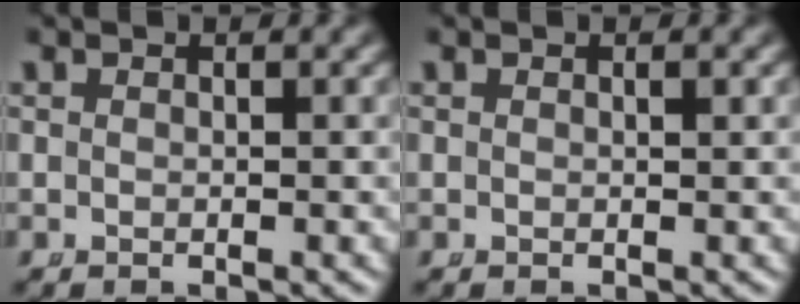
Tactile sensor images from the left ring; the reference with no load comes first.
{"total": 0.0}